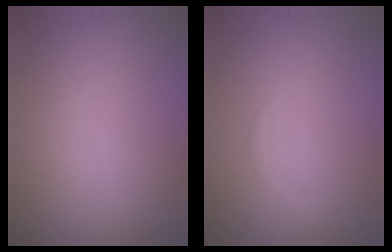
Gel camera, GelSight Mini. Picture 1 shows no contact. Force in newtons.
{"total": 0.6, "press": 0.6, "slide": 0.0}